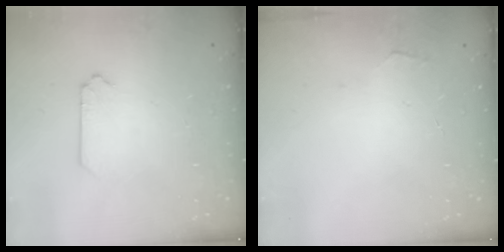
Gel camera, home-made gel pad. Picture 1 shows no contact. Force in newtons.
{"total": 2.8, "press": 2.8, "slide": 0.4}